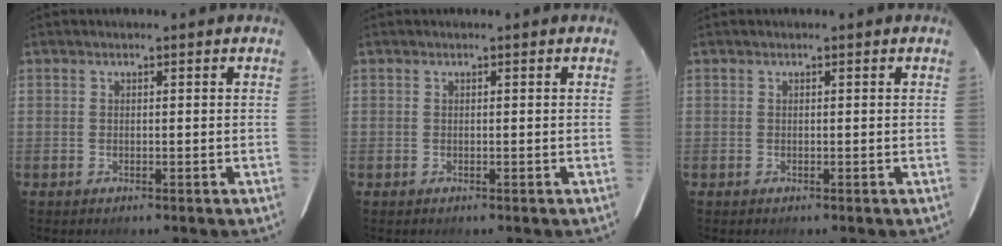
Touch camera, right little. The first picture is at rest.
{"total": 0.0}
{"total": 0.0}